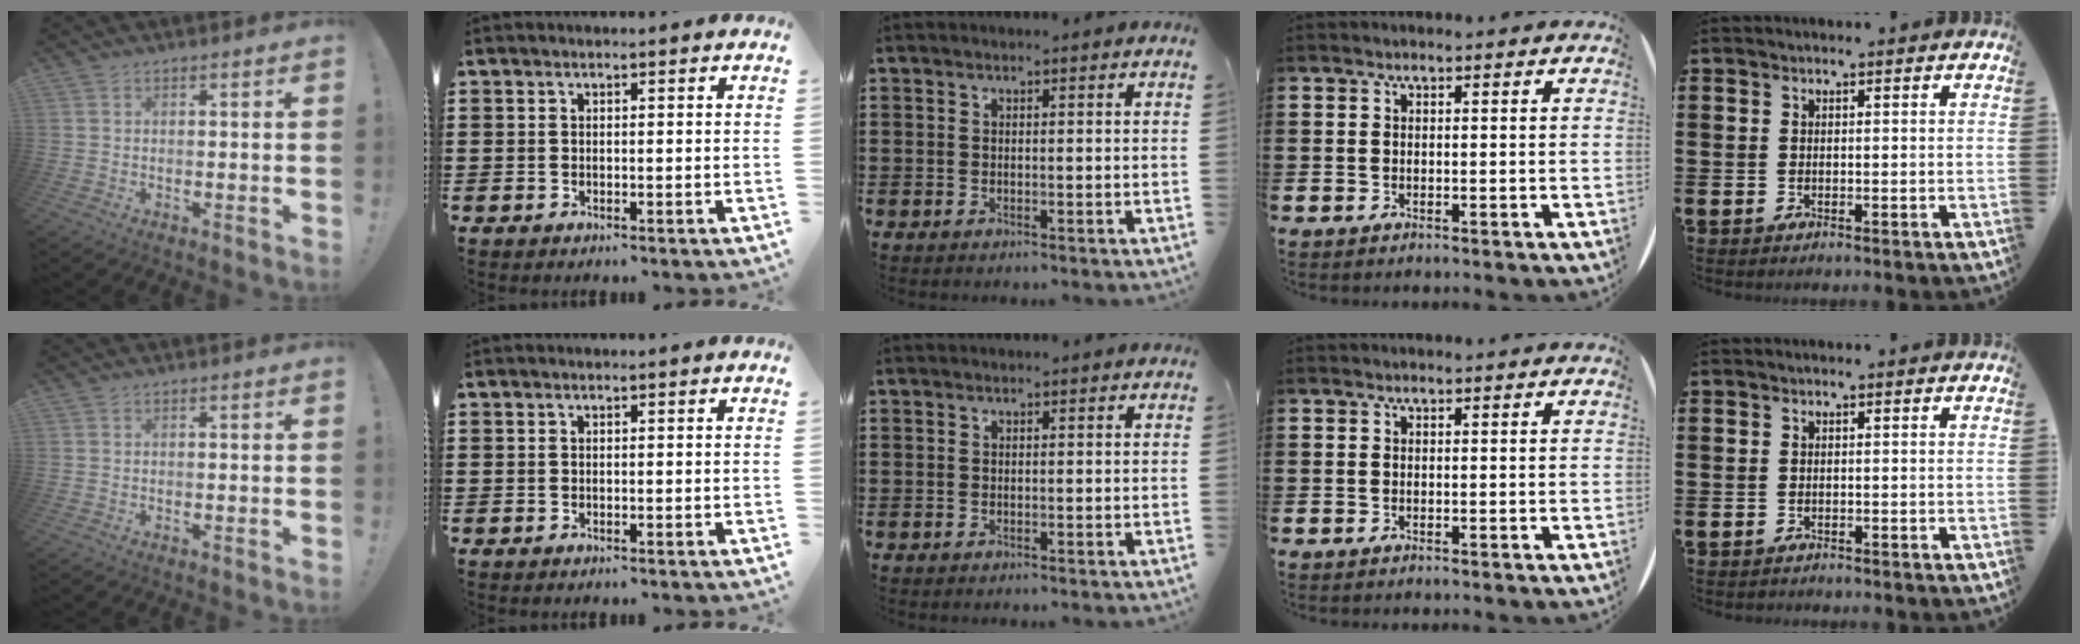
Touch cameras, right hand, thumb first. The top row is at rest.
{}